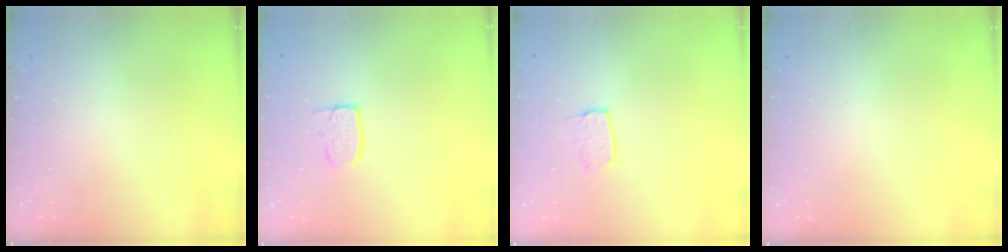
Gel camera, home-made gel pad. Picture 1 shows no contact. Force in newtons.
{"total": 6.7, "press": 6.7, "slide": 0.4}
{"total": 3.8, "press": 3.8, "slide": 0.3}
{"total": 0.0}